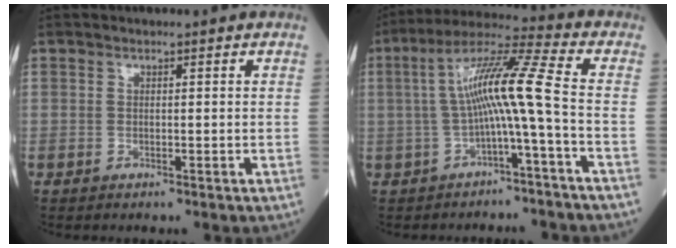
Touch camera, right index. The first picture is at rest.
{"total": 11.1, "force": [-1.5, -0.3, 10.9], "torque": [-0.205, 0.033, -0.027]}